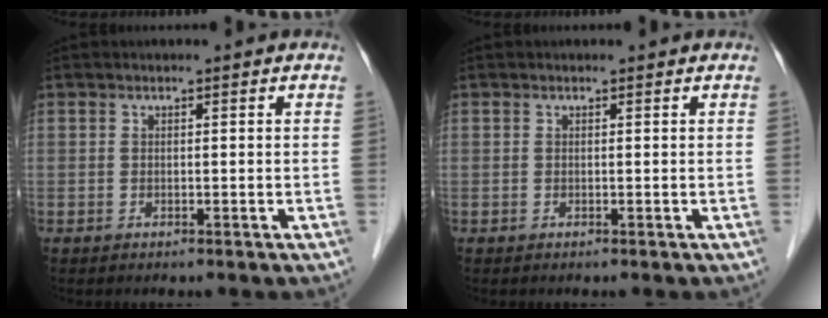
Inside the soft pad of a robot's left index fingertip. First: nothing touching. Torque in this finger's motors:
{"motor_torque": [-0.07, 0.08, -0.01, -0.01]}